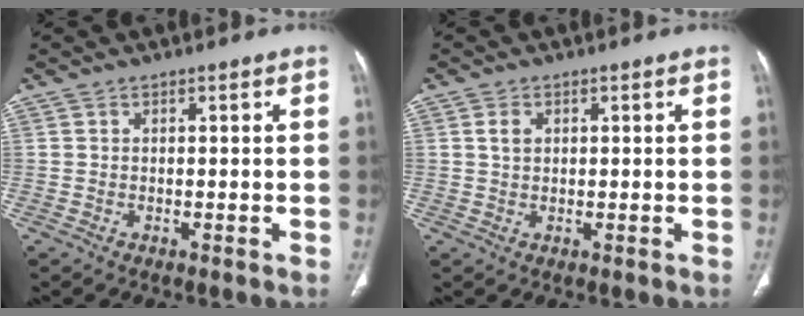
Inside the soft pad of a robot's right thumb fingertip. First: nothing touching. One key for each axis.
{"total": 2.8, "fx": 0.9, "fy": 1.9, "fz": 1.8, "tx": -0.026, "ty": 0.000, "tz": 0.018}